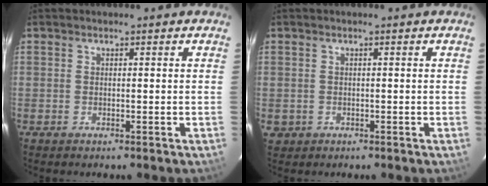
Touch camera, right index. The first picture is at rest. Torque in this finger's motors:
{"motor_torque": [-0.16, 0.10, -0.24, -0.15]}